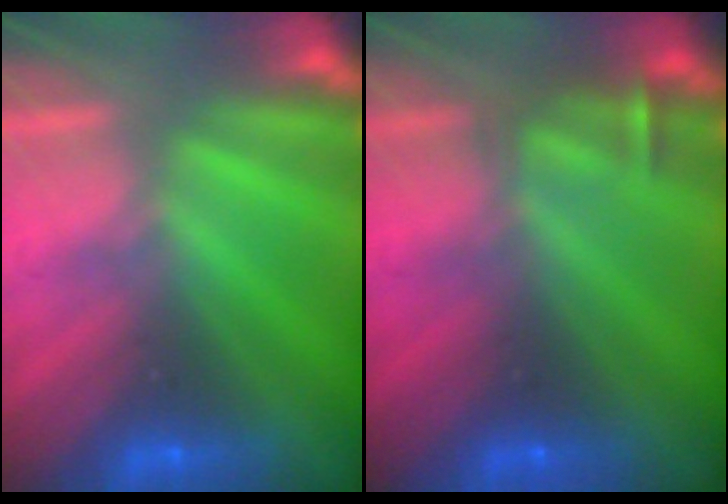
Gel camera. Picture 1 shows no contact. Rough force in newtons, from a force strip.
{"total": 3.0}